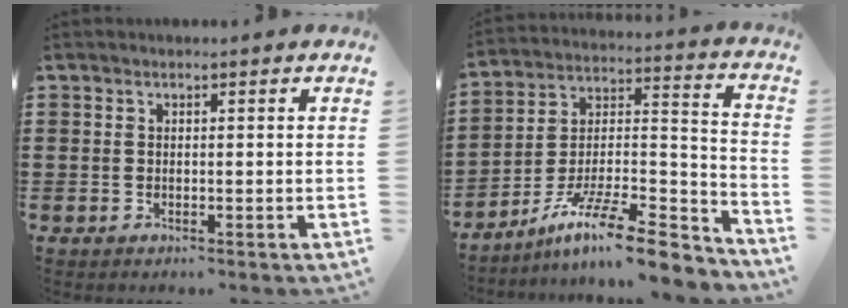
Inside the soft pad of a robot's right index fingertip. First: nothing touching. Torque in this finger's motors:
{"motor_torque": [0.83, 1.00, 0.01, -0.08]}